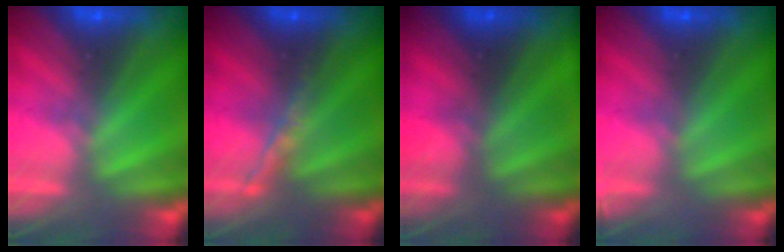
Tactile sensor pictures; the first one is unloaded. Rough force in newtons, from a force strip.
{"total": 1.4}
{"total": 6.2}
{"total": 2.6}